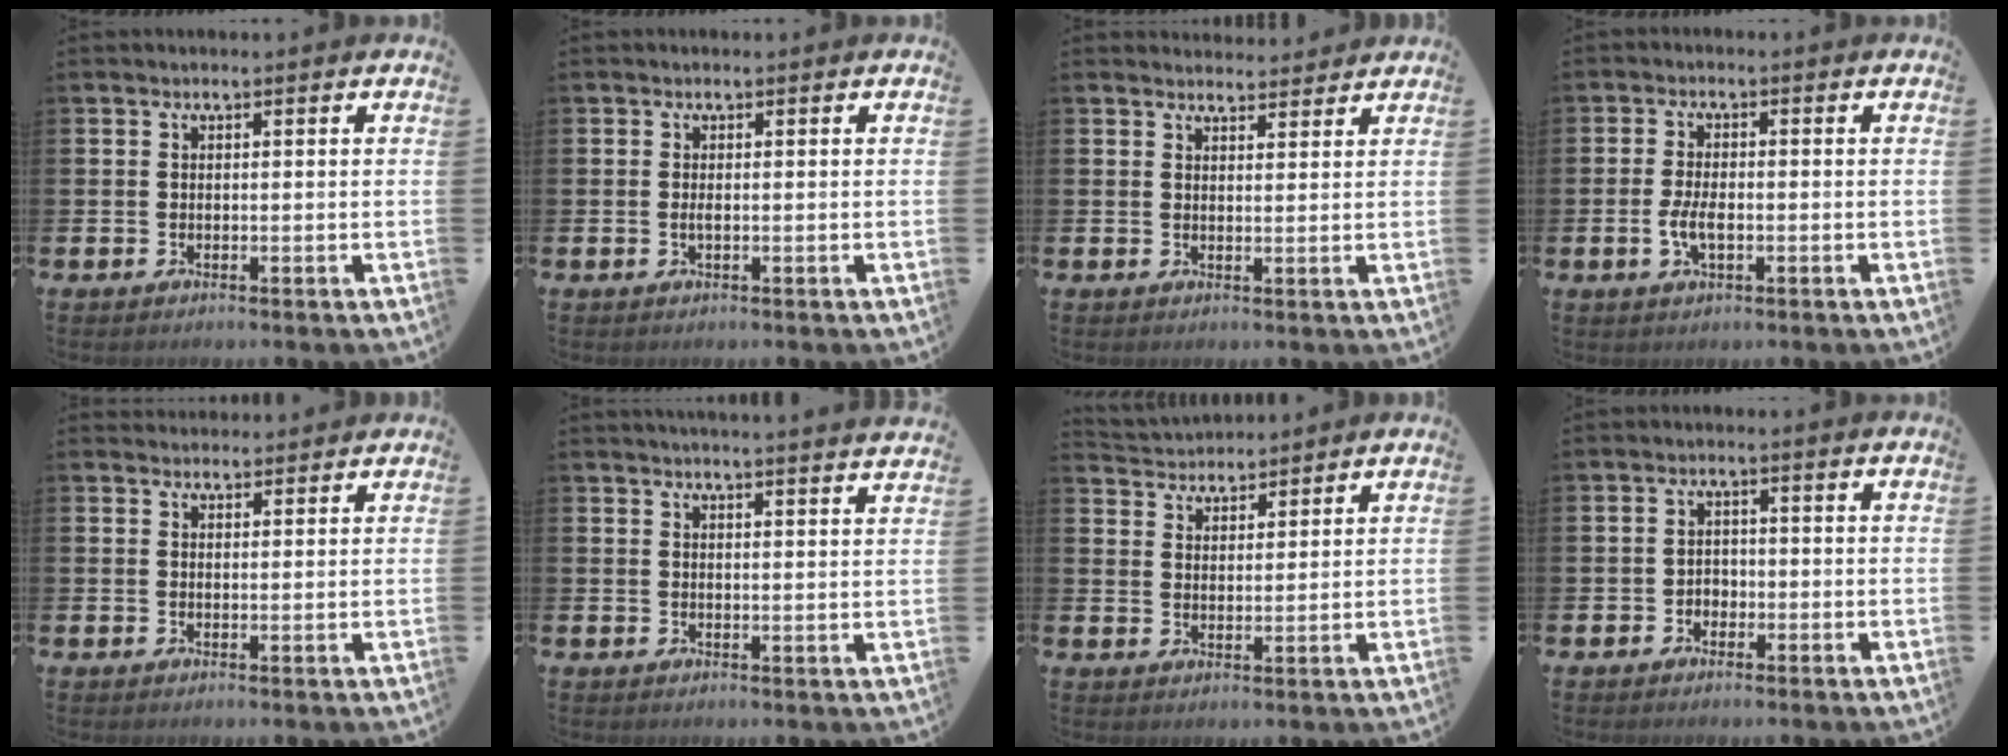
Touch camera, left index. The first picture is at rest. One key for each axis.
{"total": 0.7, "fx": -0.1, "fy": 0.1, "fz": 0.7, "tx": -0.016, "ty": 0.001, "tz": -0.001}
{"total": 2.8, "fx": 2.7, "fy": 0.6, "fz": -0.1, "tx": 0.010, "ty": -0.018, "tz": 0.047}
{"total": 3.4, "fx": -0.7, "fy": 1.5, "fz": 3.0, "tx": -0.056, "ty": -0.001, "tz": -0.016}
{"total": 2.2, "fx": 2.1, "fy": 0.6, "fz": -0.1, "tx": 0.008, "ty": -0.010, "tz": 0.037}
{"total": 3.4, "fx": 3.3, "fy": -0.7, "fz": -0.1, "tx": -0.001, "ty": -0.024, "tz": 0.059}
{"total": 3.7, "fx": 3.5, "fy": 0.8, "fz": -0.6, "tx": -0.008, "ty": -0.017, "tz": 0.065}
{"total": 1.8, "fx": -0.9, "fy": 1.5, "fz": 0.4, "tx": -0.007, "ty": 0.003, "tz": -0.022}